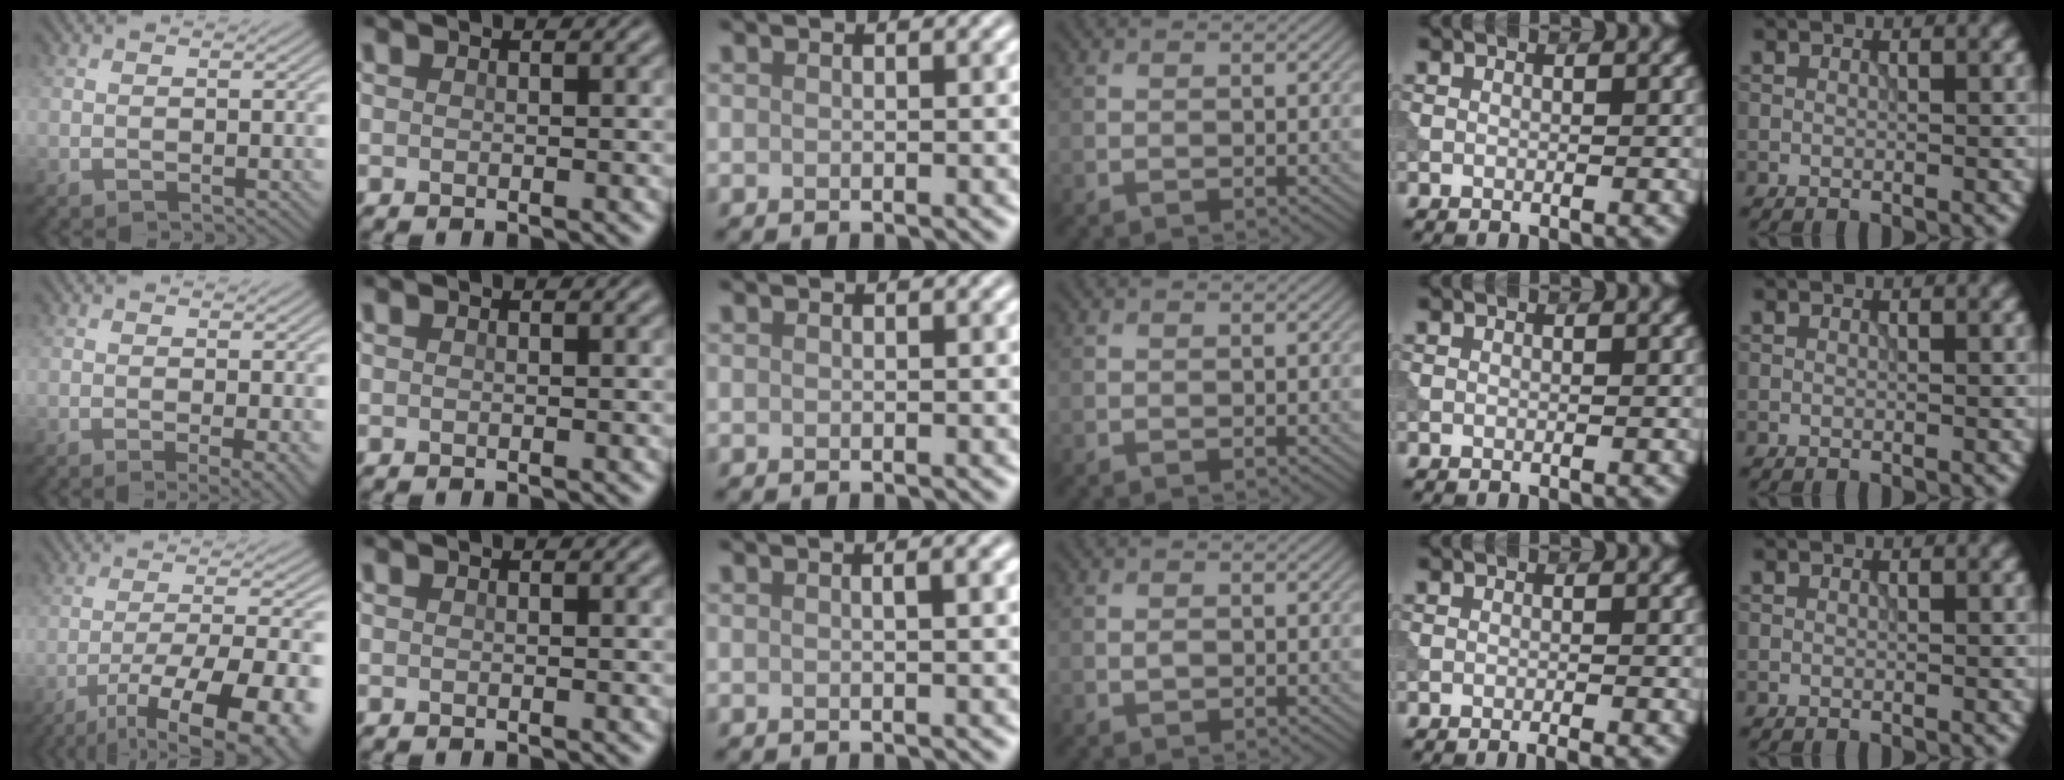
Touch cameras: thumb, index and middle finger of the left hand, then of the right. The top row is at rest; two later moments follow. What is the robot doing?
{"motion": "extract", "object": "tissue"}